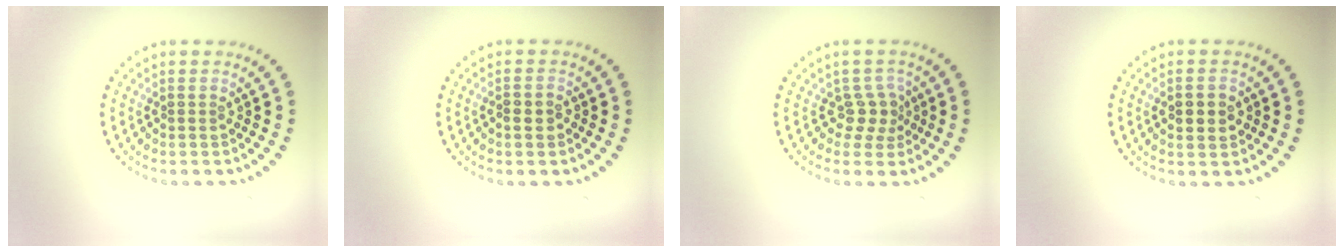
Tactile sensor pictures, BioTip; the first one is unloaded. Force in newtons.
{"total": 1.6, "press": 1.4, "slide": 0.6}
{"total": 2.2, "press": 1.6, "slide": 1.5}
{"total": 2.9, "press": 2.9, "slide": 0.2}